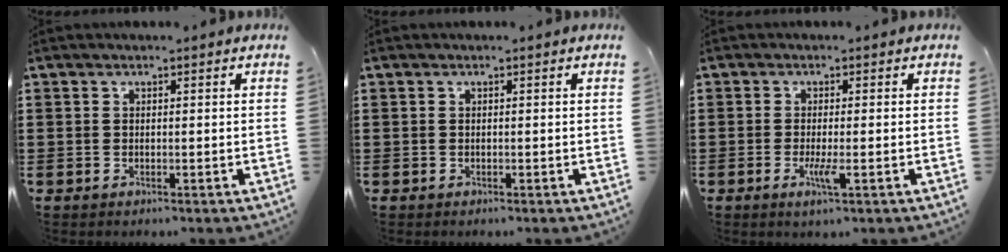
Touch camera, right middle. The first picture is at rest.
{"total": 0.0}
{"total": 2.9, "force": [-1.0, 0.2, 2.8], "torque": [-0.061, -0.011, -0.022]}